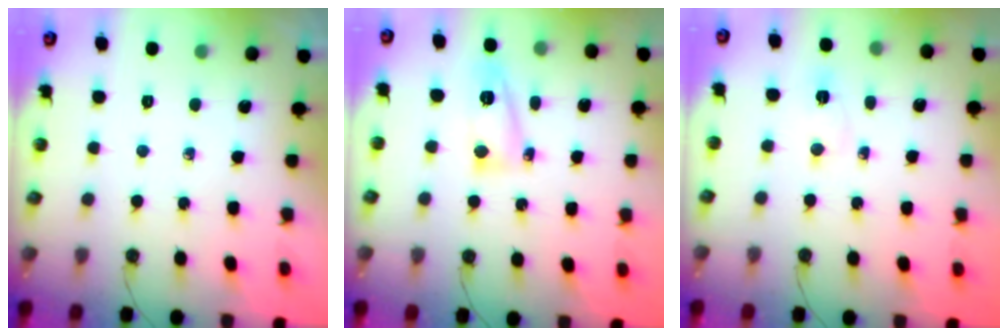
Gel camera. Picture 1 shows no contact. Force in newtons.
{"total": 10.0, "press": 9.9, "slide": 0.8}
{"total": 2.2, "press": 2.2, "slide": 0.2}